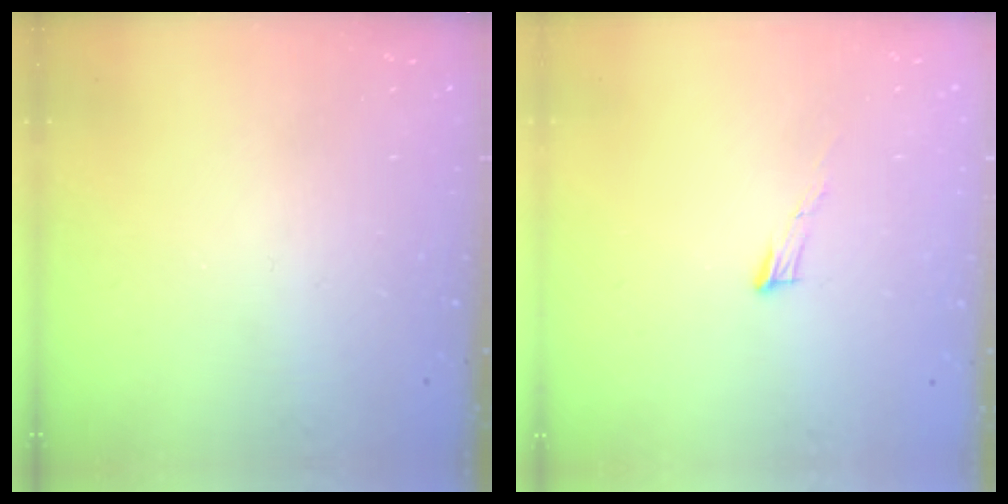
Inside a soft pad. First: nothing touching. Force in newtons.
{"total": 5.7, "press": 5.7, "slide": 0.3}